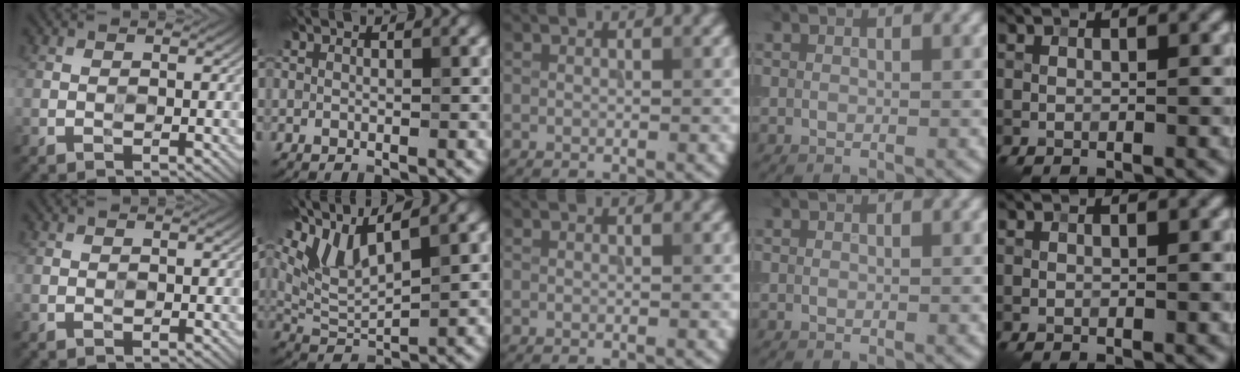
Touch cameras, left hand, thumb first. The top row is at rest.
{"index": {"total": 5.2, "force": [4.1, 1.1, 3.1], "torque": [-0.079, 0.010, 0.087]}}